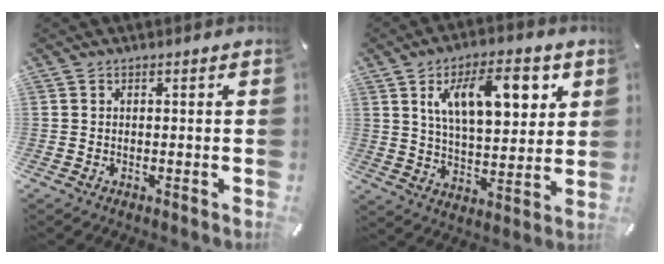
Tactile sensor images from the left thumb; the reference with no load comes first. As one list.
[{"total": 15.4, "force": [6.9, 7.4, 11.7], "torque": [-0.181, -0.012, 0.115]}]